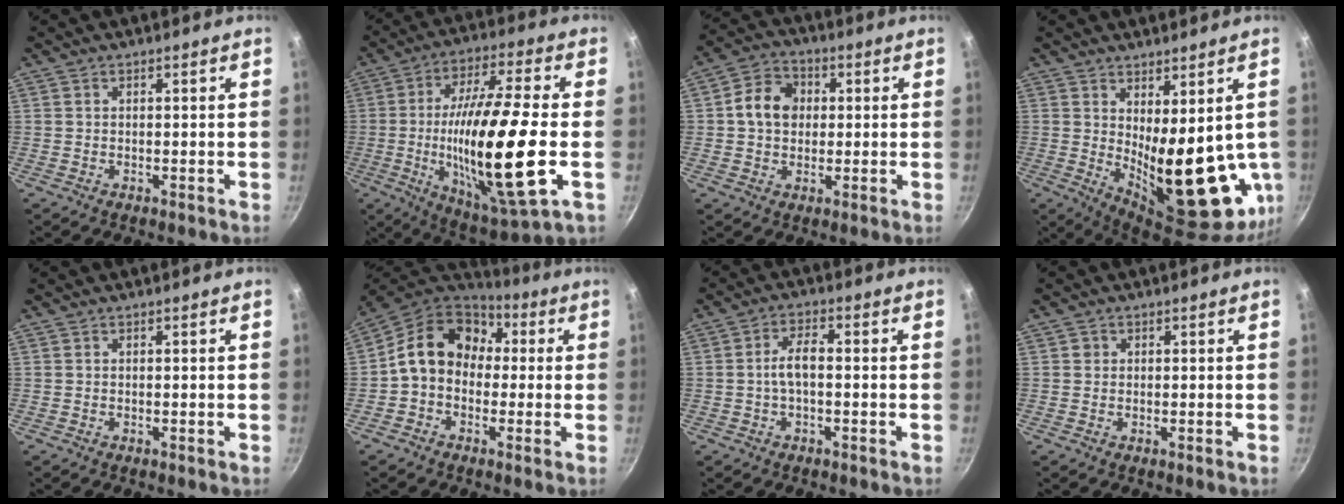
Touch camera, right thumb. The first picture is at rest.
{"total": 23.9, "force": [-3.4, 4.8, 23.1], "torque": [-0.413, 0.005, -0.056]}
{"total": 8.5, "force": [1.0, 7.0, 4.8], "torque": [-0.057, 0.013, 0.004]}
{"total": 18.9, "force": [0.5, 8.0, 17.1], "torque": [-0.211, -0.049, 0.034]}
{"total": 0.0}
{"total": 14.5, "force": [1.1, 11.5, 8.7], "torque": [-0.115, 0.041, -0.005]}
{"total": 4.7, "force": [-0.6, 2.0, 4.2], "torque": [-0.081, 0.023, -0.014]}
{"total": 1.0, "force": [0.2, 0.9, 0.2], "torque": [0.002, 0.001, 0.000]}